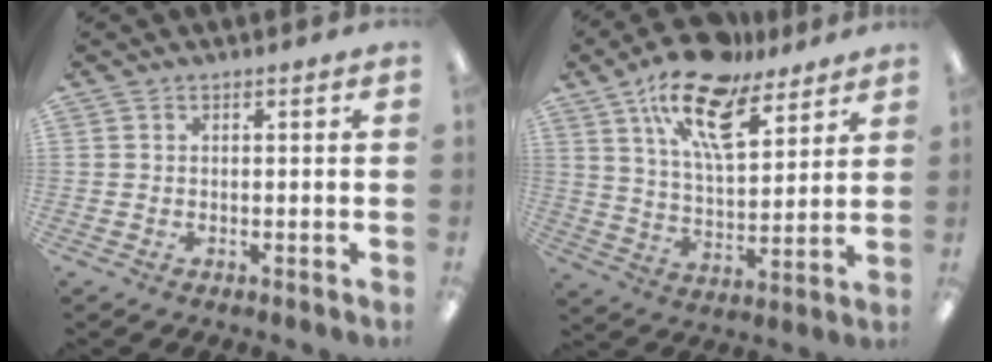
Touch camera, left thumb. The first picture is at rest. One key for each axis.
{"total": 17.9, "fx": 12.0, "fy": 7.5, "fz": 11.0, "tx": -0.191, "ty": -0.058, "tz": 0.210}